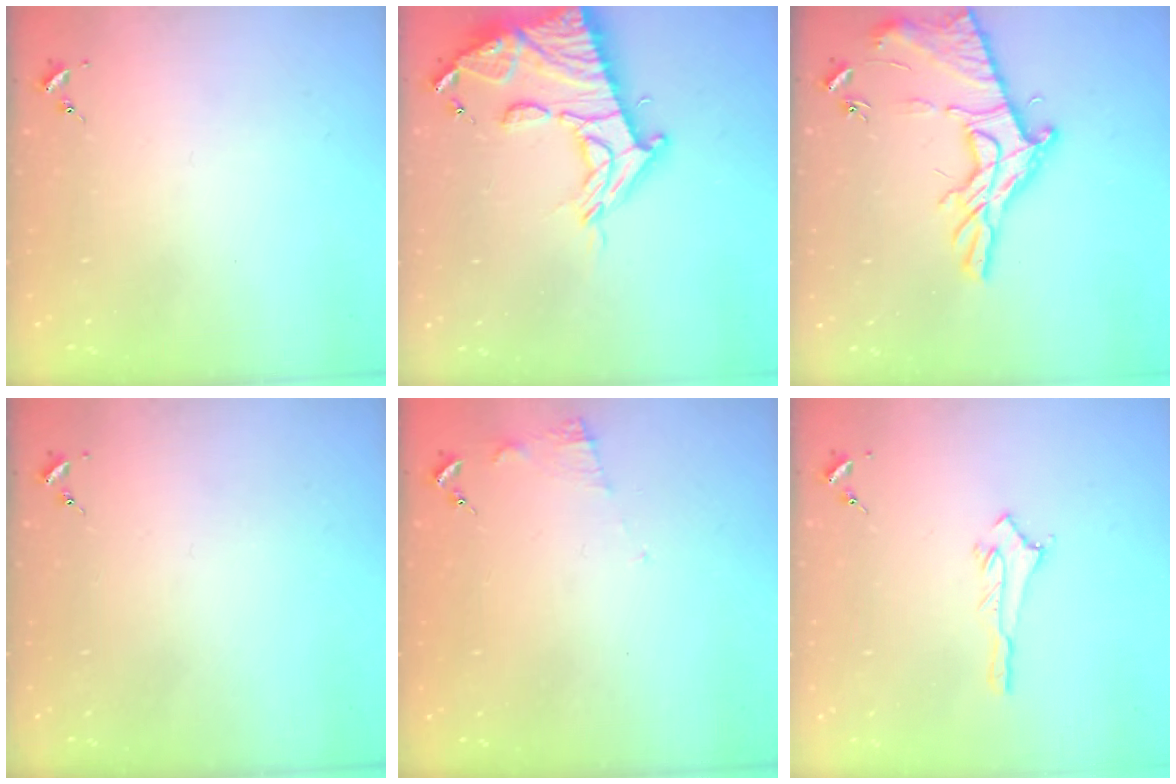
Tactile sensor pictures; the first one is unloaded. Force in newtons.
{"total": 19.3, "press": 19.3, "slide": 1.6}
{"total": 17.4, "press": 17.3, "slide": 0.9}
{"total": 0.0}
{"total": 6.7, "press": 6.7, "slide": 0.5}
{"total": 2.8, "press": 2.8, "slide": 0.3}